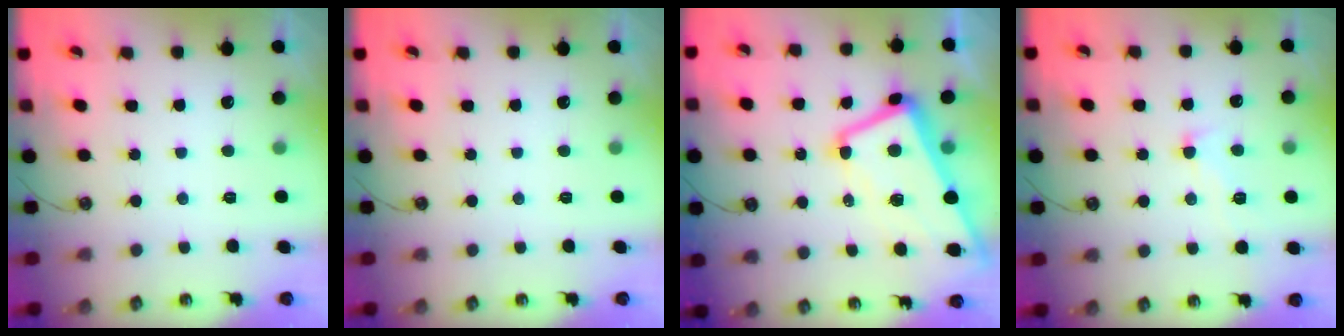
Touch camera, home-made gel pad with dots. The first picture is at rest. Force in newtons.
{"total": 0.0}
{"total": 7.3, "press": 7.1, "slide": 1.5}
{"total": 3.5, "press": 3.4, "slide": 0.9}